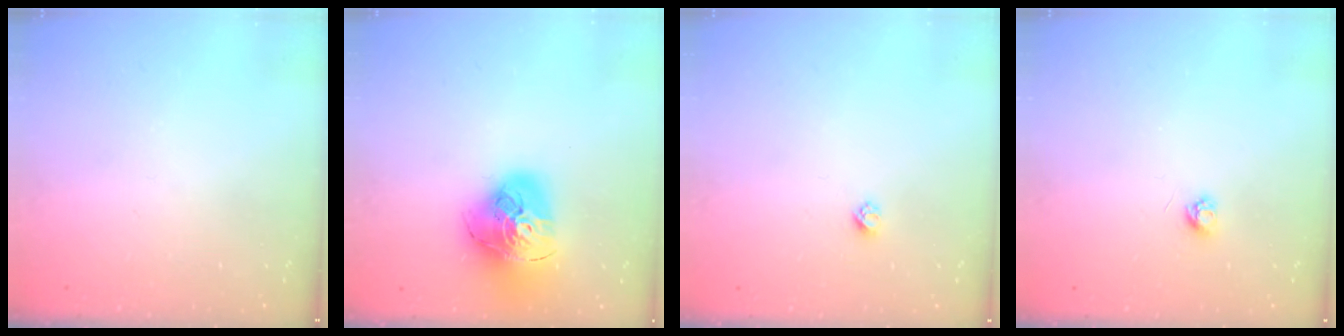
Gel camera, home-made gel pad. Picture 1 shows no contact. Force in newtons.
{"total": 19.9, "press": 19.8, "slide": 2.2}
{"total": 2.4, "press": 2.4, "slide": 0.2}
{"total": 3.7, "press": 3.7, "slide": 0.3}